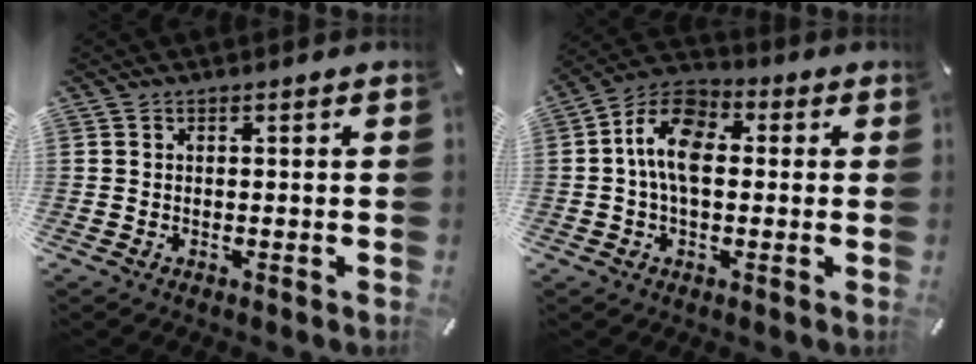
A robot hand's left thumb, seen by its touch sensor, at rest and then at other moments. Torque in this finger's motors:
{"motor_torque": [0.07, 0.72, 0.74, 0.41, 0.15]}